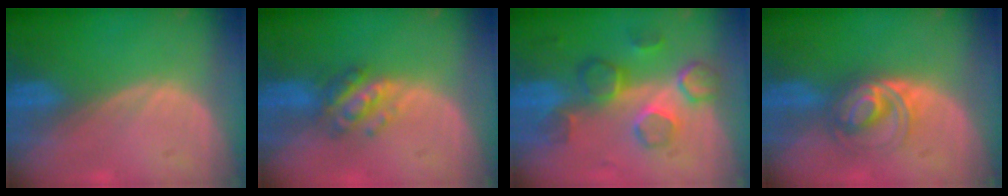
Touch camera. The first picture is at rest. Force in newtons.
{"total": 5.6, "press": 5.0, "slide": 2.5}
{"total": 8.6, "press": 7.7, "slide": 3.8}
{"total": 6.0, "press": 5.6, "slide": 2.2}